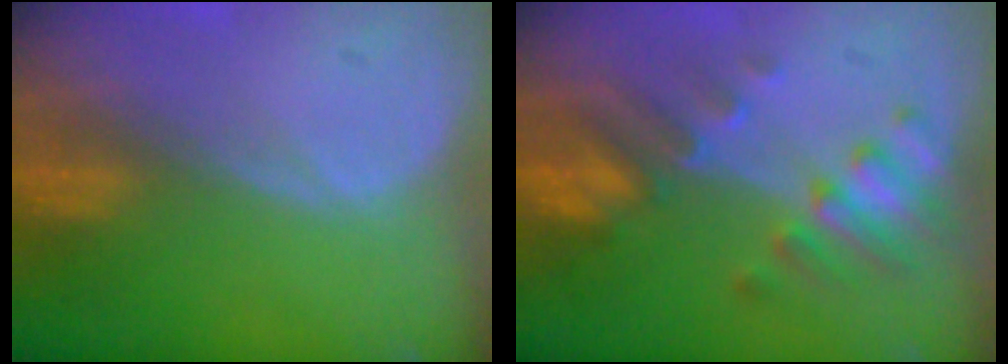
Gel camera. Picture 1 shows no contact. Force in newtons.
{"total": 7.7, "press": 6.9, "slide": 3.4}